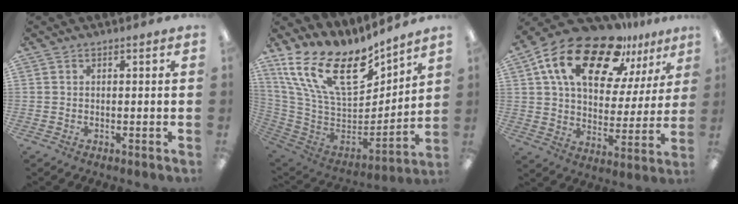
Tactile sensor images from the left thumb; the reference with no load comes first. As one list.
[{"total": 22.5, "force": [12.5, 11.8, 14.5], "torque": [-0.266, -0.080, 0.230]}, {"total": 22.0, "force": [14.2, 10.5, 13.1], "torque": [-0.224, -0.075, 0.245]}]